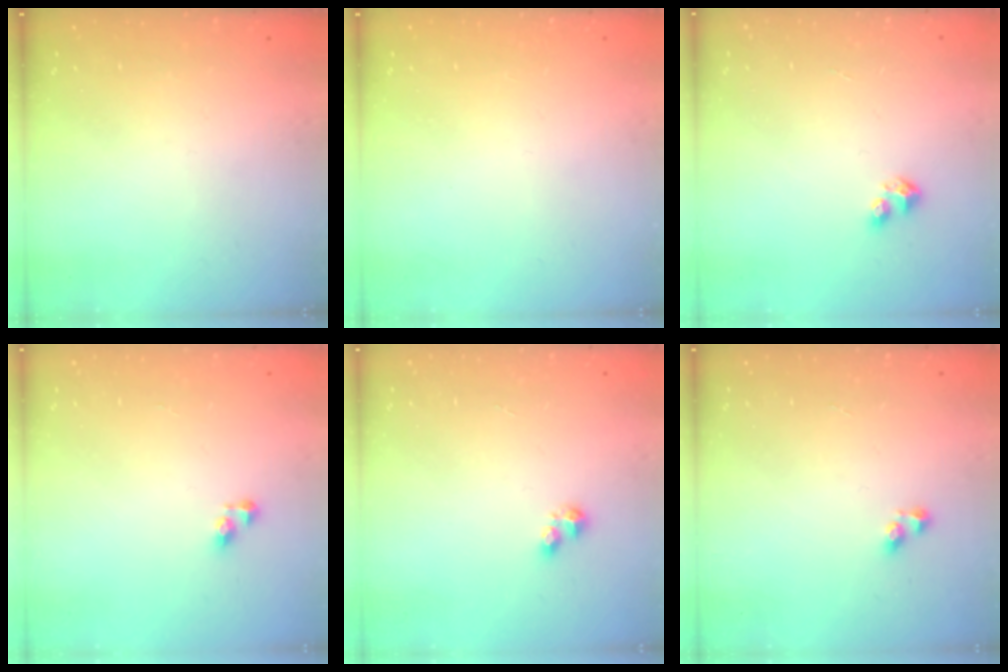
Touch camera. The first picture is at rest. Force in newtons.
{"total": 0.0}
{"total": 3.0, "press": 2.9, "slide": 0.3}
{"total": 3.5, "press": 3.5, "slide": 0.5}
{"total": 3.2, "press": 3.2, "slide": 0.4}
{"total": 2.5, "press": 2.2, "slide": 1.3}